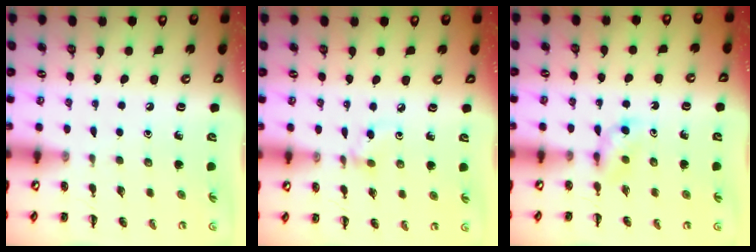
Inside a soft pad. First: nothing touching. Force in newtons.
{"total": 5.4, "press": 5.1, "slide": 1.9}
{"total": 3.0, "press": 2.7, "slide": 1.1}